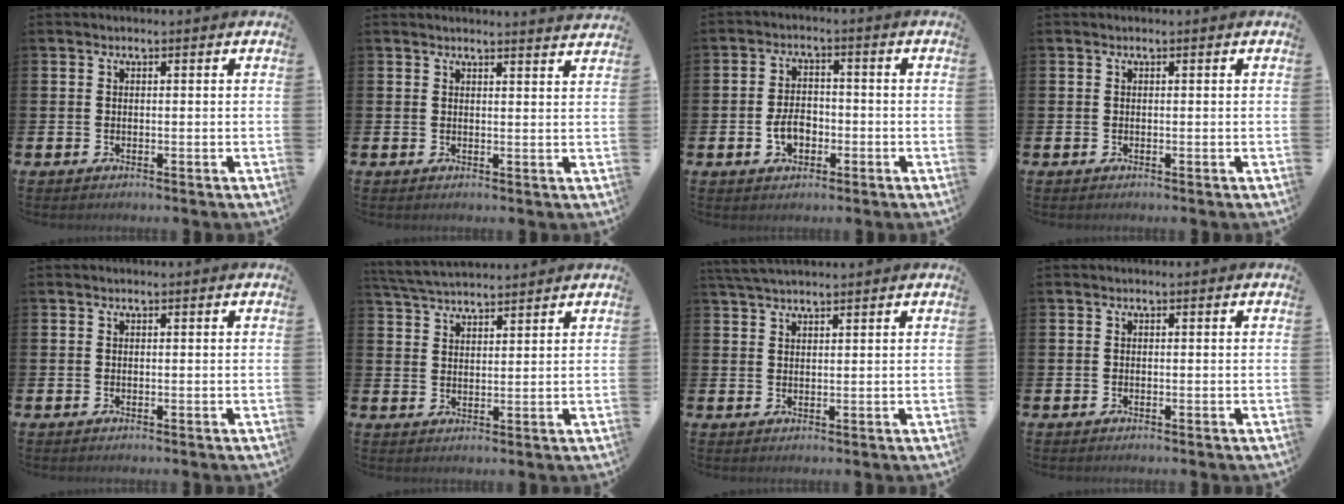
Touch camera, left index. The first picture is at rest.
{"total": 2.1, "force": [2.1, -0.2, -0.2], "torque": [0.010, -0.017, 0.036]}
{"total": 4.0, "force": [-1.2, 2.7, 2.6], "torque": [-0.035, -0.001, -0.027]}
{"total": 0.0}
{"total": 0.0}
{"total": 4.3, "force": [4.2, 0.5, 0.6], "torque": [-0.031, -0.017, 0.078]}
{"total": 3.1, "force": [2.9, 0.5, 1.0], "torque": [-0.025, -0.004, 0.053]}
{"total": 0.0}